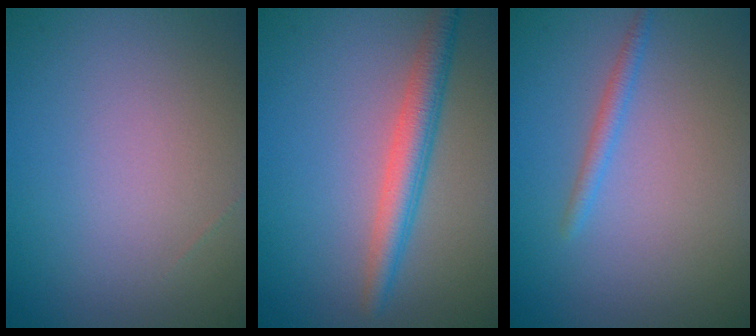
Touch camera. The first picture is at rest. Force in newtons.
{"total": 3.4, "press": 3.4, "slide": 0.0}
{"total": 1.3, "press": 1.3, "slide": 0.0}